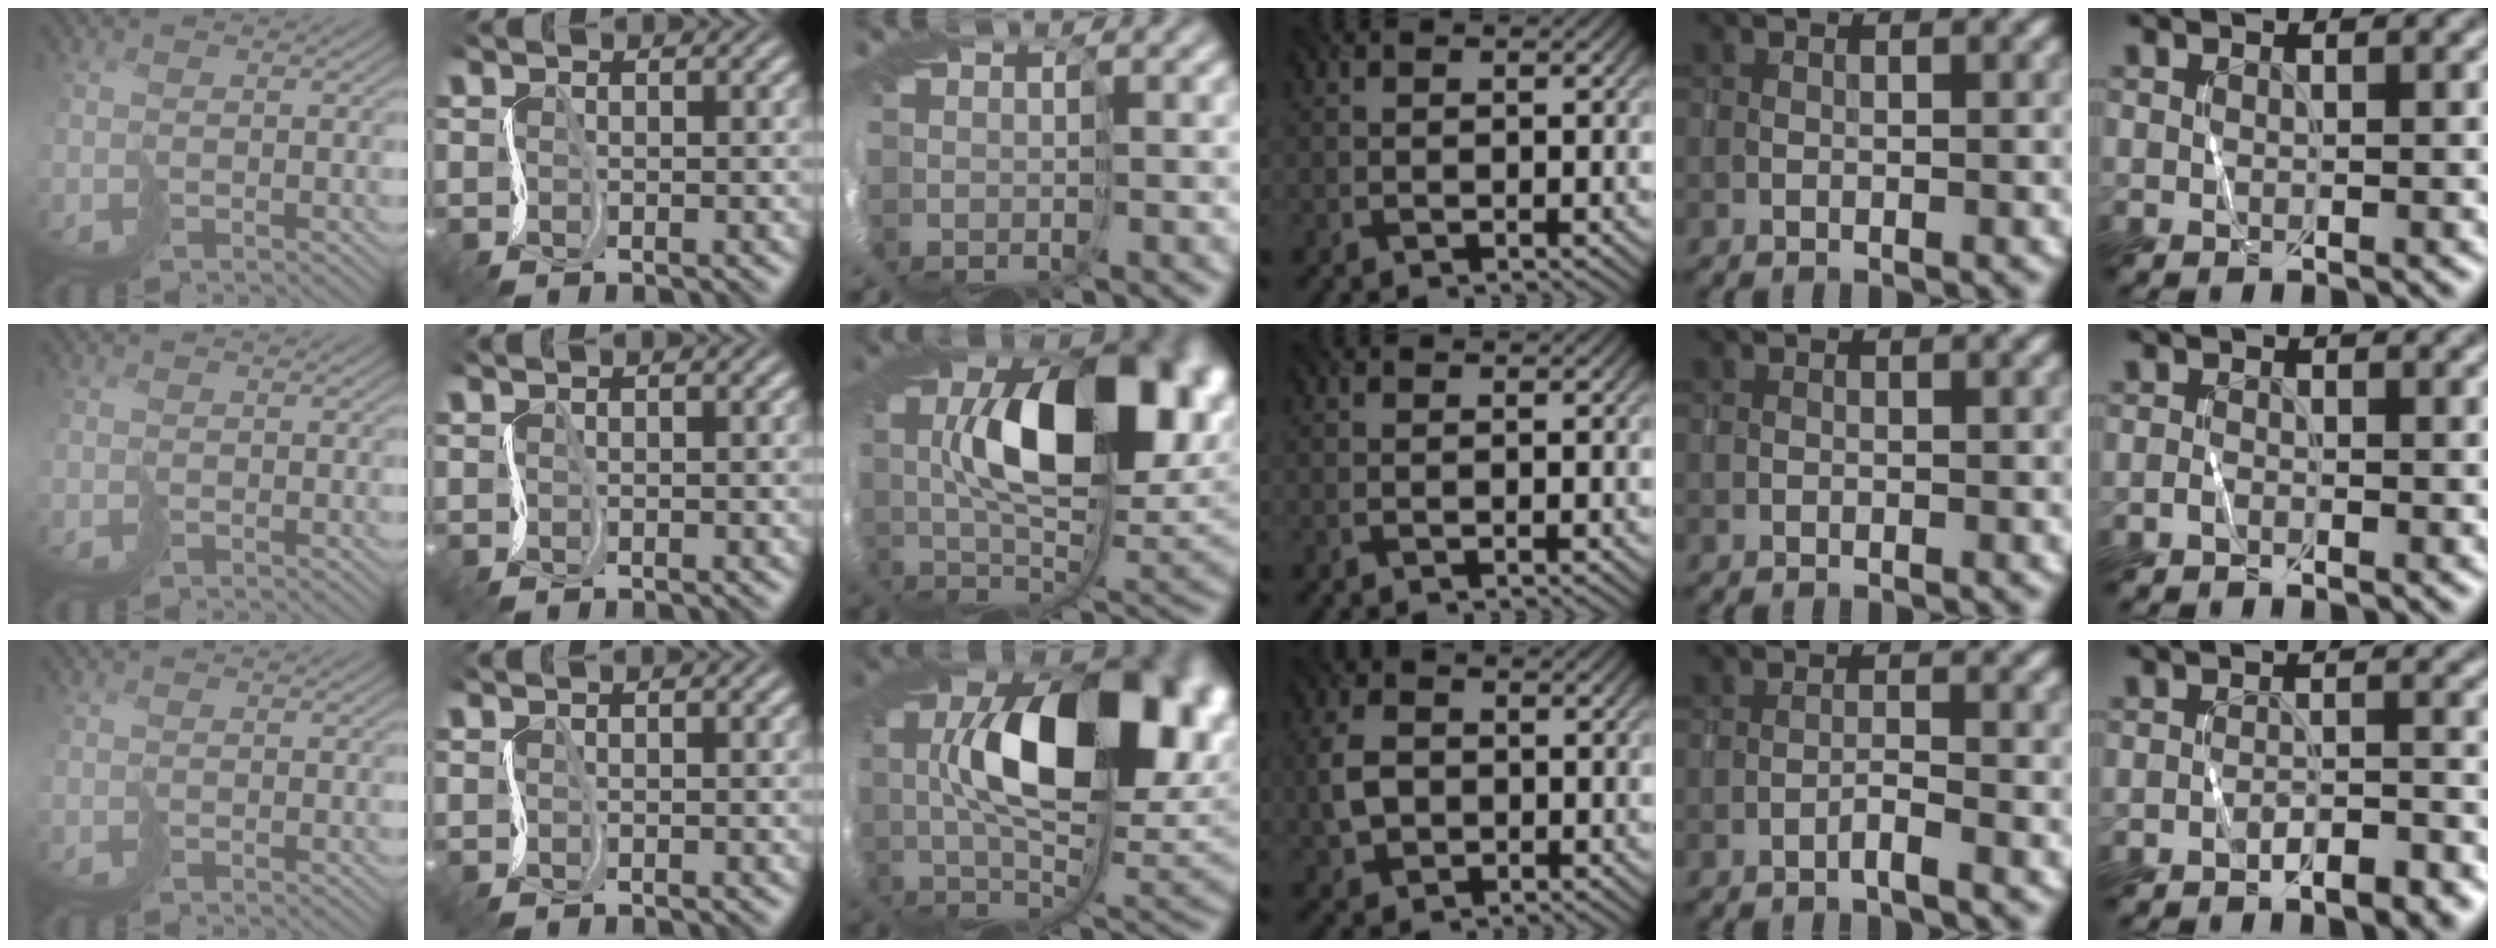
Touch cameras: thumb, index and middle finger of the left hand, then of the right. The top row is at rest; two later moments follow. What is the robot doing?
{"motion": "cut", "object": "wrapping paper"}